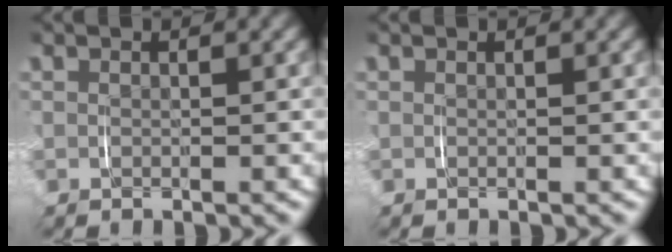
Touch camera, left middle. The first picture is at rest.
{"total": 0.0}